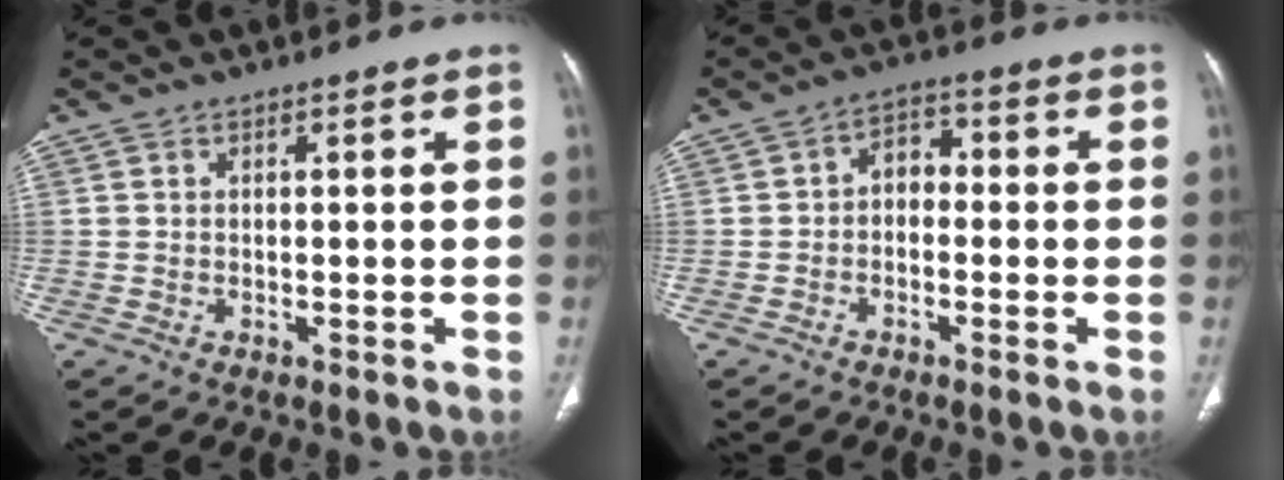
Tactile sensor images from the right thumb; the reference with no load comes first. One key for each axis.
{"total": 4.4, "fx": -0.8, "fy": 3.2, "fz": 2.9, "tx": -0.024, "ty": 0.025, "tz": -0.027}